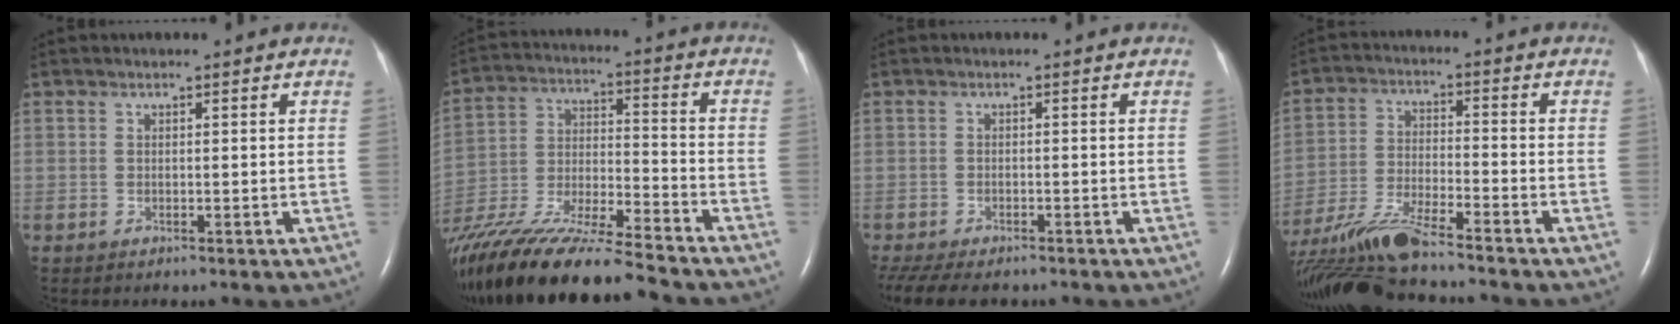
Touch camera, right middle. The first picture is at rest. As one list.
[{"total": 20.4, "force": [-17.5, 1.0, 10.4], "torque": [-0.226, -0.041, -0.315]}, {"total": 10.3, "force": [-8.1, 3.7, 5.2], "torque": [-0.113, -0.009, -0.115]}, {"total": 12.5, "force": [-11.1, -0.1, 5.8], "torque": [-0.120, -0.018, -0.204]}]